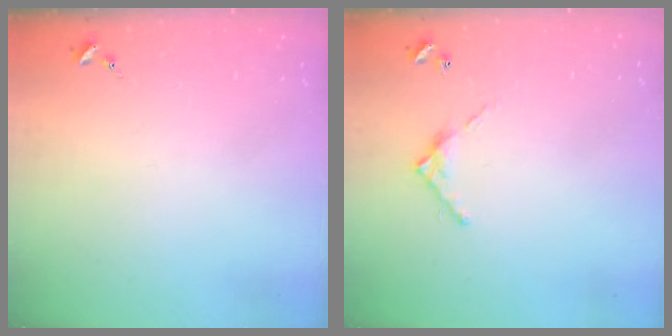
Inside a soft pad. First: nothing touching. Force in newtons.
{"total": 6.0, "press": 6.0, "slide": 0.3}